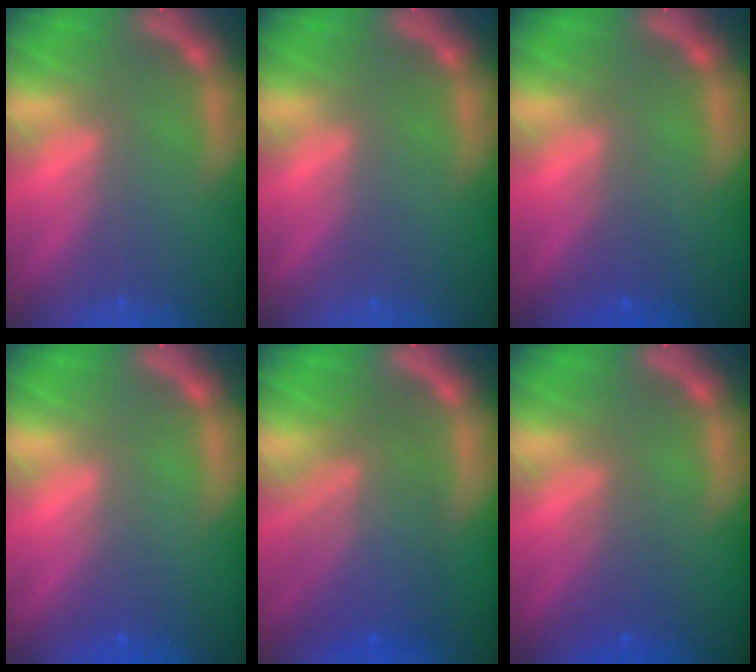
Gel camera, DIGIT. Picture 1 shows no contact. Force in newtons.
{"total": 0.0}
{"total": 1.5}
{"total": 1.5}
{"total": 7.5}
{"total": 2.4}